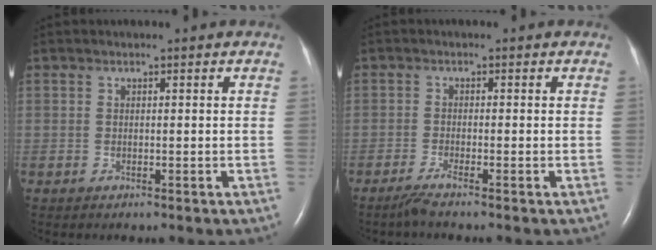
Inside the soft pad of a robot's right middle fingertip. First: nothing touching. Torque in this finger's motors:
{"motor_torque": [-0.04, 0.06, -0.02, 0.01]}